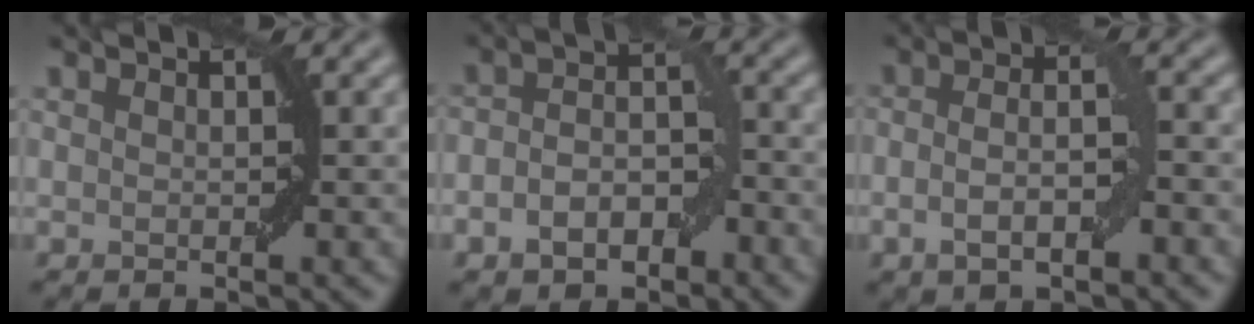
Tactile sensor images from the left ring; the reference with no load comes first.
{"total": 4.5, "force": [-2.1, 2.7, 3.0], "torque": [-0.048, 0.004, -0.041]}
{"total": 4.0, "force": [-1.3, 1.3, 3.5], "torque": [-0.066, 0.000, -0.027]}